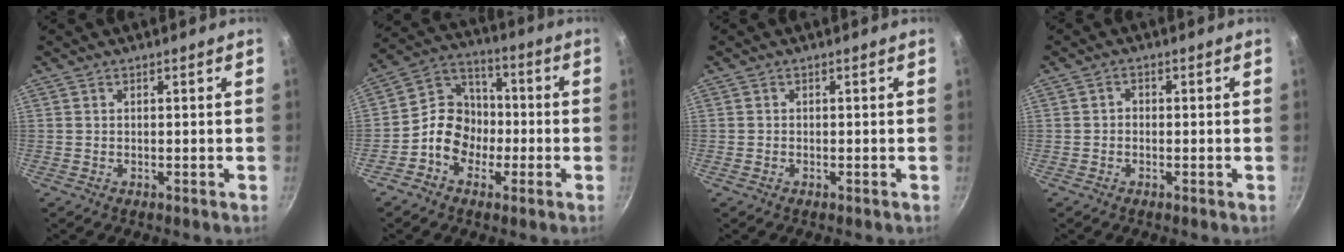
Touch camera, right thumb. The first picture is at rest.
{"total": 10.8, "force": [-3.0, 9.0, 5.2], "torque": [-0.050, 0.047, -0.070]}
{"total": 0.0}
{"total": 1.3, "force": [-0.3, 1.1, 0.7], "torque": [-0.011, 0.008, -0.007]}